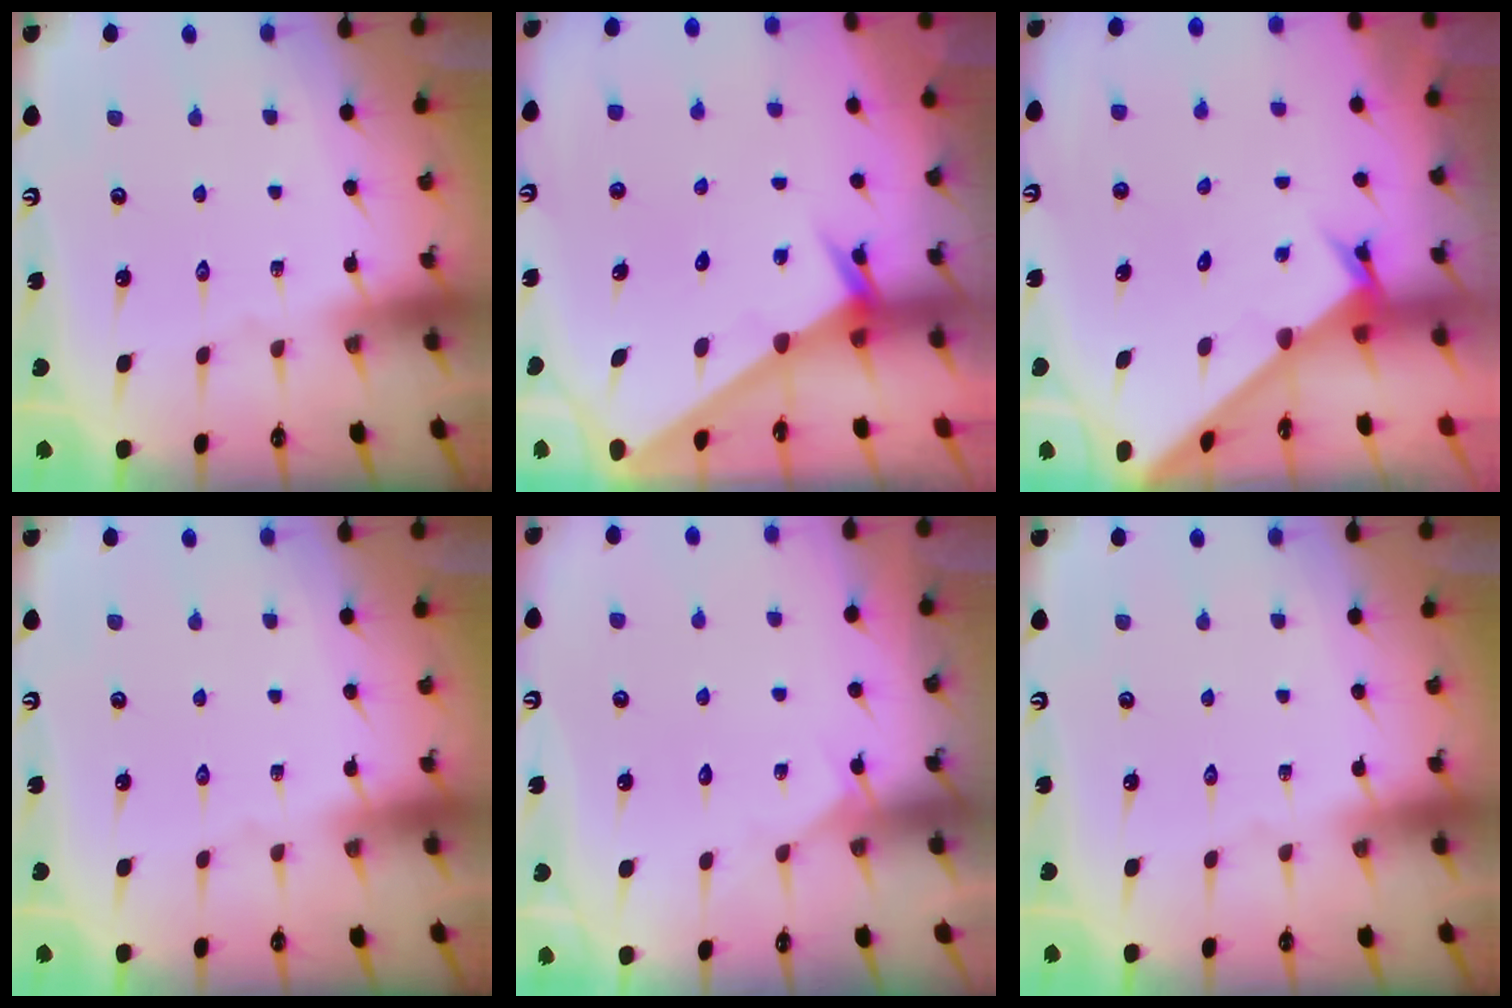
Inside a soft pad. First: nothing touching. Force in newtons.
{"total": 2.7, "press": 2.7, "slide": 0.1}
{"total": 2.7, "press": 2.7, "slide": 0.3}
{"total": 0.0}
{"total": 4.3, "press": 4.3, "slide": 0.5}
{"total": 0.0}